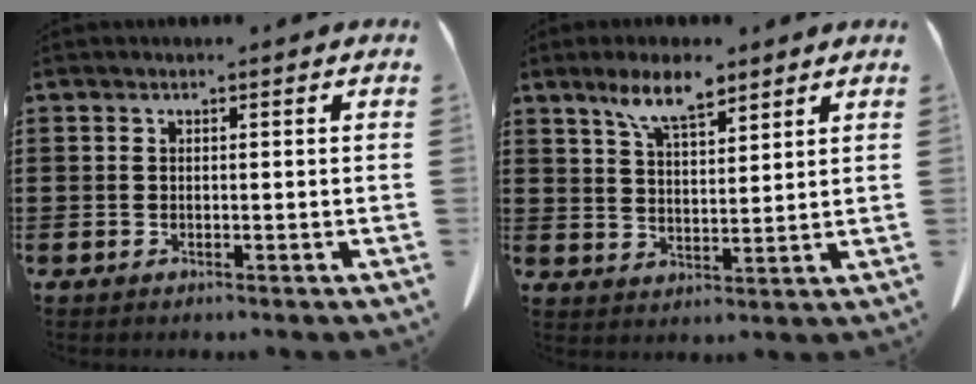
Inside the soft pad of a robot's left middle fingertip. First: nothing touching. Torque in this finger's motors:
{"motor_torque": [1.49, 0.65, 0.39, 0.12]}